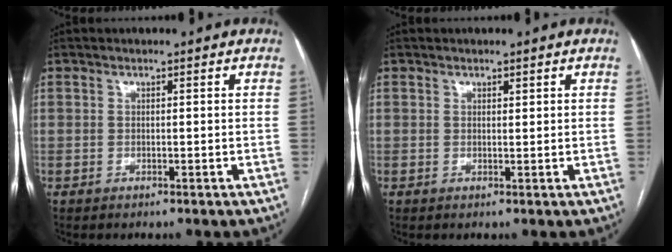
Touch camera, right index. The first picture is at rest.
{"total": 0.8, "force": [0.6, 0.3, 0.5], "torque": [-0.009, -0.002, 0.010]}